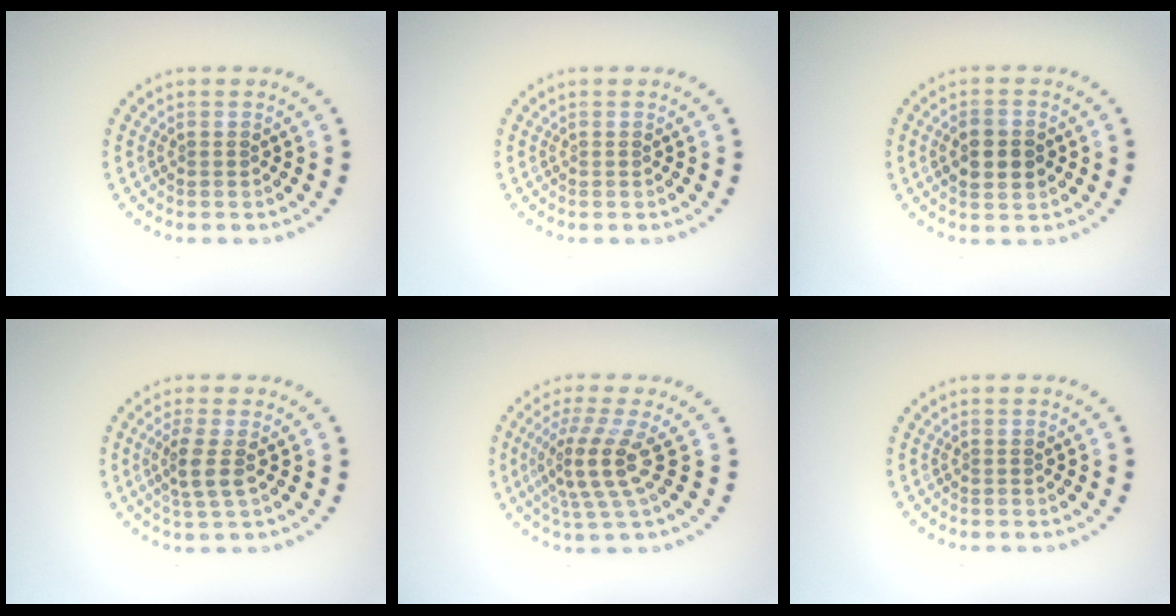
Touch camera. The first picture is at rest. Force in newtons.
{"total": 0.0}
{"total": 3.1, "press": 3.1, "slide": 0.0}
{"total": 2.4, "press": 1.9, "slide": 1.5}
{"total": 4.1, "press": 2.8, "slide": 3.0}
{"total": 0.0}